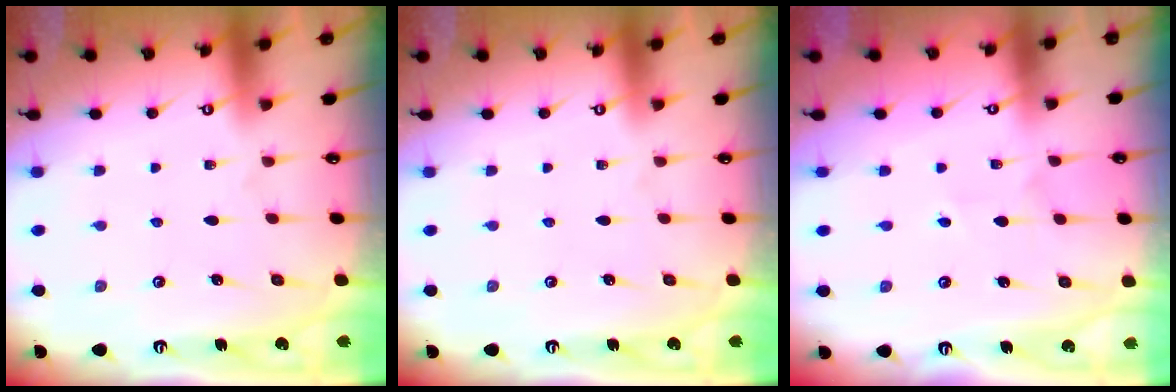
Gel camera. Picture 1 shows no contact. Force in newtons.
{"total": 0.0}
{"total": 2.1, "press": 1.9, "slide": 0.9}